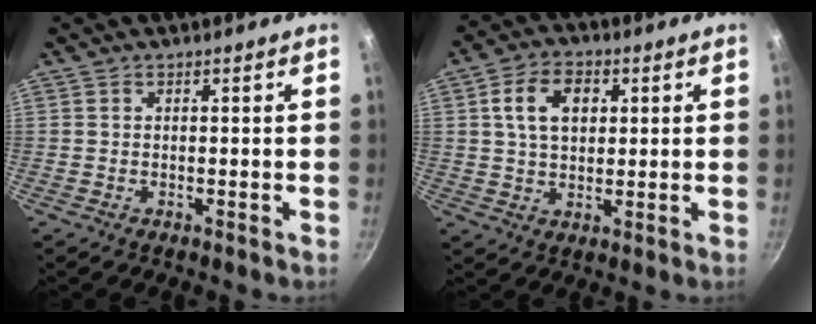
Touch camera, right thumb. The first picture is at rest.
{"total": 8.9, "force": [2.3, 6.1, 6.1], "torque": [-0.092, 0.006, 0.038]}